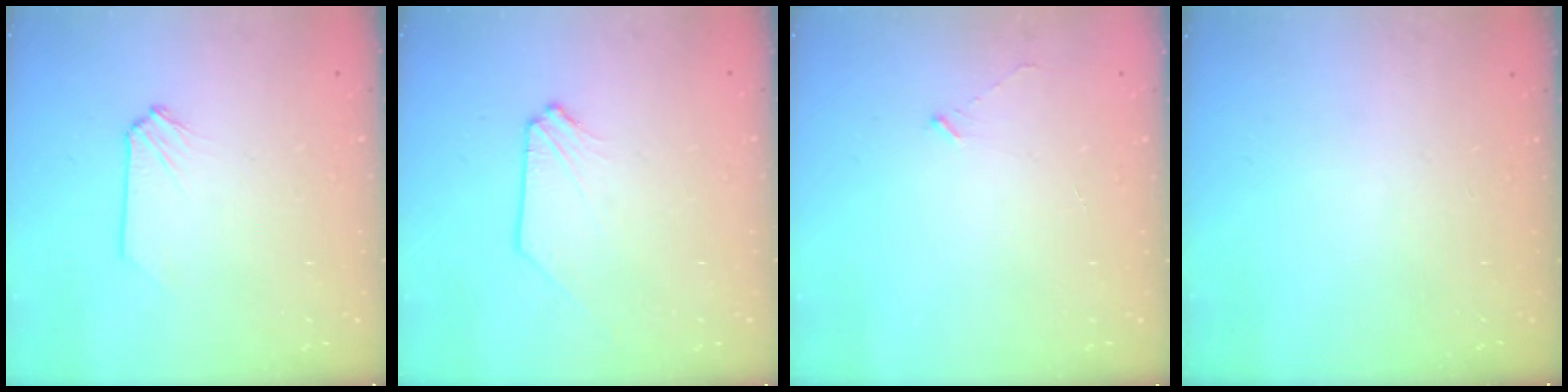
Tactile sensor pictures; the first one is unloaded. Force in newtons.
{"total": 0.8, "press": 0.8, "slide": 0.1}
{"total": 2.4, "press": 2.4, "slide": 0.2}
{"total": 0.0}